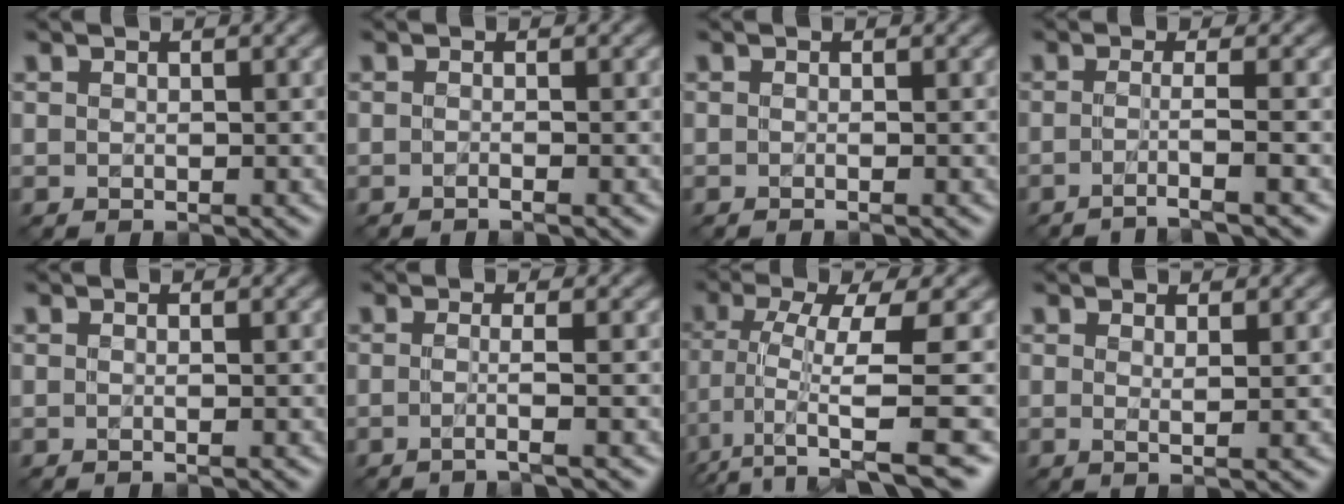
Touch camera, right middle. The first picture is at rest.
{"total": 1.1, "force": [-0.4, 0.4, 0.9], "torque": [-0.010, -0.009, -0.015]}
{"total": 1.3, "force": [-0.1, 0.6, 1.2], "torque": [-0.007, -0.010, -0.016]}
{"total": 3.2, "force": [-1.4, 0.5, 2.8], "torque": [-0.030, -0.003, -0.044]}
{"total": 1.3, "force": [-0.1, 0.6, 1.1], "torque": [-0.008, -0.008, -0.016]}
{"total": 2.3, "force": [-0.6, 0.6, 2.2], "torque": [-0.025, -0.013, -0.026]}
{"total": 7.9, "force": [-3.1, 2.1, 7.0], "torque": [-0.131, -0.004, -0.059]}
{"total": 1.6, "force": [0.4, 0.3, 1.5], "torque": [-0.023, -0.003, 0.002]}